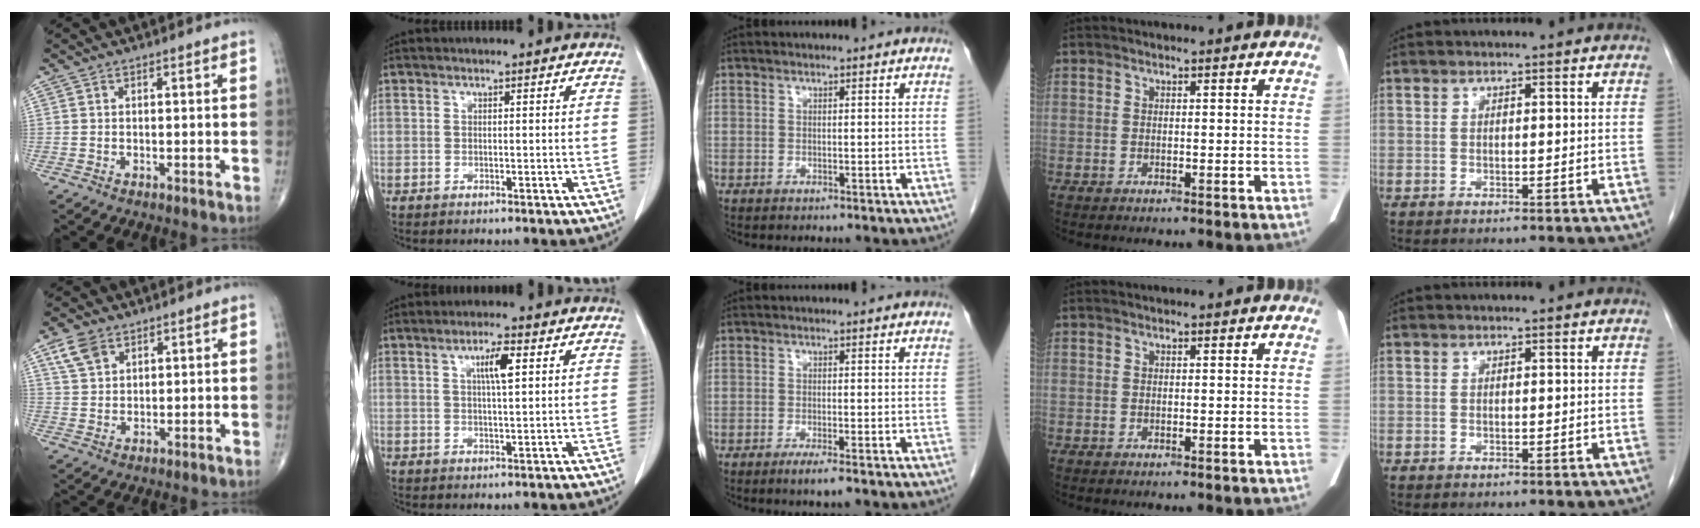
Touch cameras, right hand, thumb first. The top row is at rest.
{"thumb": {"total": 5.3, "force": [3.1, 3.4, 2.7], "torque": [-0.044, -0.006, 0.064]}, "index": {"total": 4.1, "force": [1.4, 0.4, 3.8], "torque": [-0.068, 0.001, 0.024]}, "middle": {"total": 2.0, "force": [-1.3, 0.0, 1.6], "torque": [-0.028, -0.005, -0.024]}}